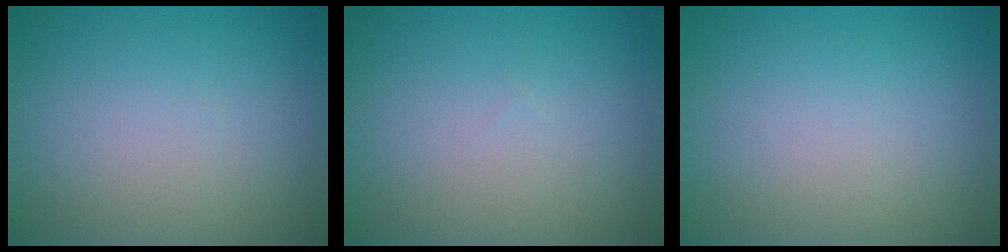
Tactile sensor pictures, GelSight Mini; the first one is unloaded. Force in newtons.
{"total": 0.0}
{"total": 0.0}